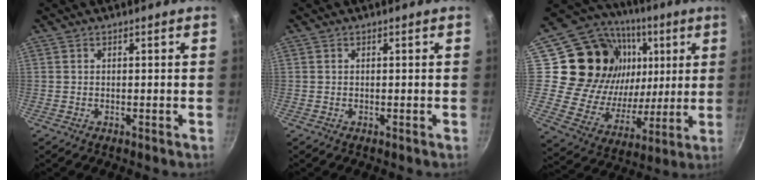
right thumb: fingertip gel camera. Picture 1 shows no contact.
{"total": 0.0}
{"total": 25.2, "force": [7.1, 20.0, 13.6], "torque": [-0.210, -0.004, 0.132]}